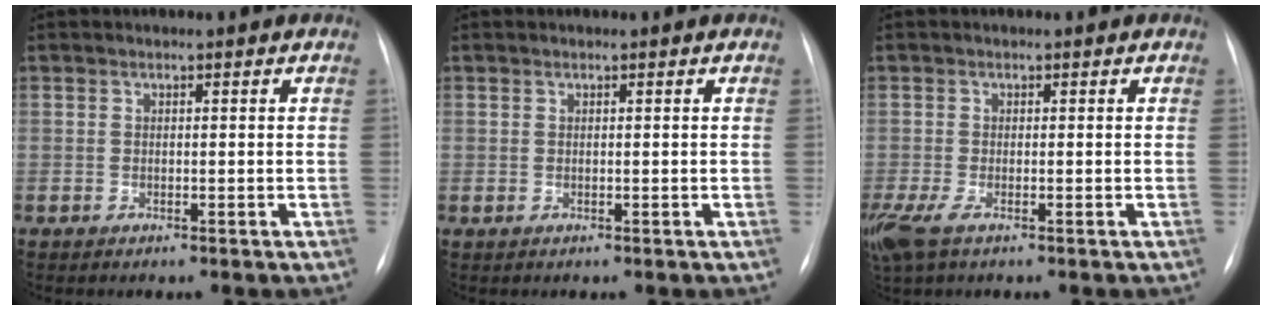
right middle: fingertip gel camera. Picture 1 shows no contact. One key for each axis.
{"total": 0.0}
{"total": 4.6, "fx": -2.6, "fy": 1.5, "fz": 3.4, "tx": -0.083, "ty": -0.015, "tz": -0.051}